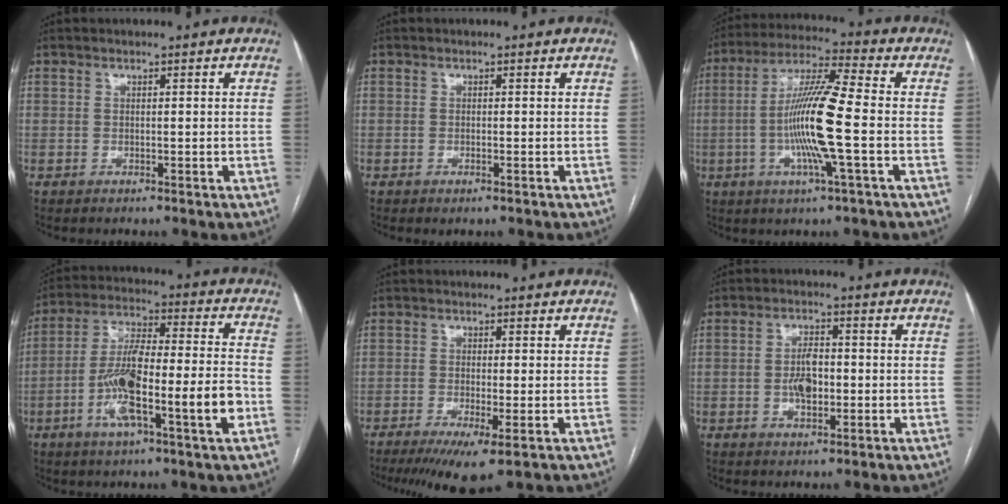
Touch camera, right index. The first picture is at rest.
{"total": 0.7, "force": [-0.4, 0.1, 0.5], "torque": [-0.008, -0.002, -0.005]}
{"total": 13.3, "force": [-2.2, -0.1, 13.1], "torque": [-0.251, -0.002, -0.051]}
{"total": 16.0, "force": [-5.1, 1.6, 15.1], "torque": [-0.274, 0.008, -0.086]}
{"total": 6.3, "force": [-3.5, 0.7, 5.2], "torque": [-0.086, -0.018, -0.056]}
{"total": 4.7, "force": [-0.8, 2.3, 4.1], "torque": [-0.077, 0.005, -0.013]}